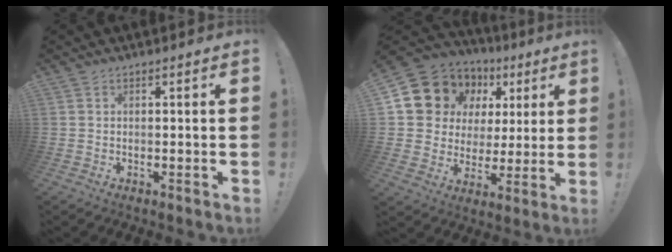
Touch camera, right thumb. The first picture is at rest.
{"total": 12.7, "force": [7.4, 9.7, 3.5], "torque": [-0.059, -0.050, 0.154]}